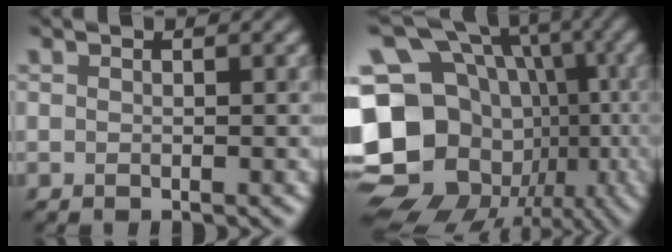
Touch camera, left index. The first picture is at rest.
{"total": 21.7, "force": [-3.6, 18.9, 9.9], "torque": [-0.174, 0.016, -0.082]}